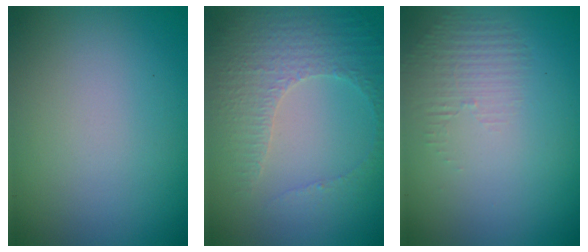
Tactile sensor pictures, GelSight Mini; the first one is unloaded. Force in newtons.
{"total": 4.6, "press": 3.3, "slide": 3.2}
{"total": 1.4, "press": 0.1, "slide": 1.4}